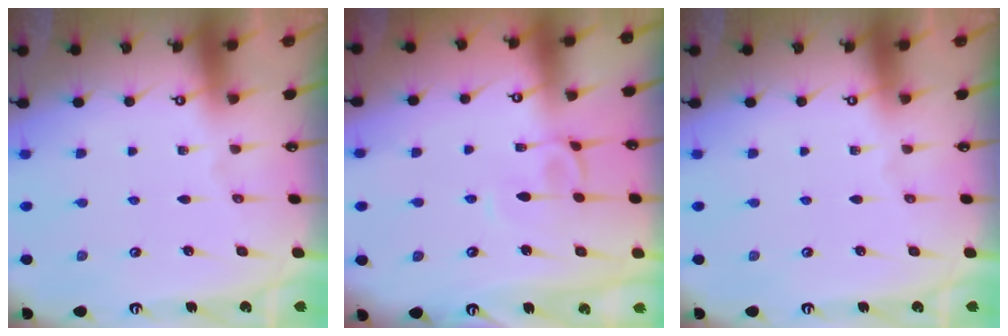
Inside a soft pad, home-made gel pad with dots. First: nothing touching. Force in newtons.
{"total": 2.7, "press": 2.7, "slide": 0.5}
{"total": 0.0}